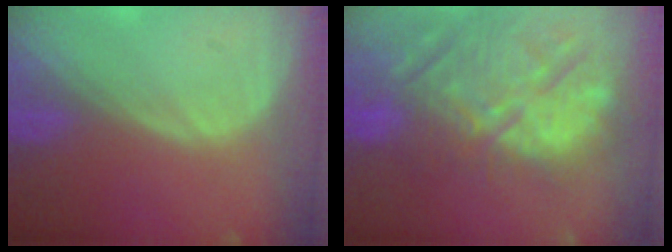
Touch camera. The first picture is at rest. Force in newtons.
{"total": 14.6, "press": 12.8, "slide": 7.1}